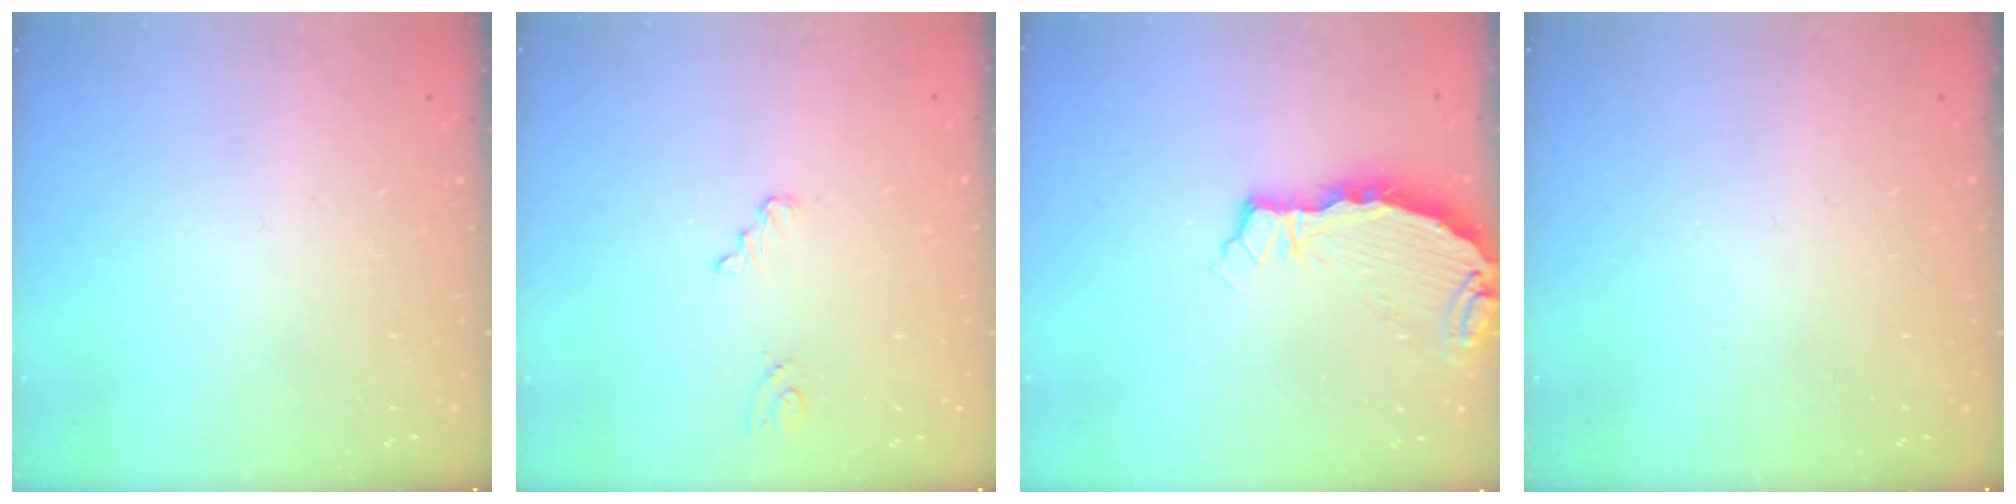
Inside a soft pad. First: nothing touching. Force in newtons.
{"total": 2.7, "press": 2.7, "slide": 0.4}
{"total": 5.7, "press": 5.7, "slide": 0.4}
{"total": 0.0}